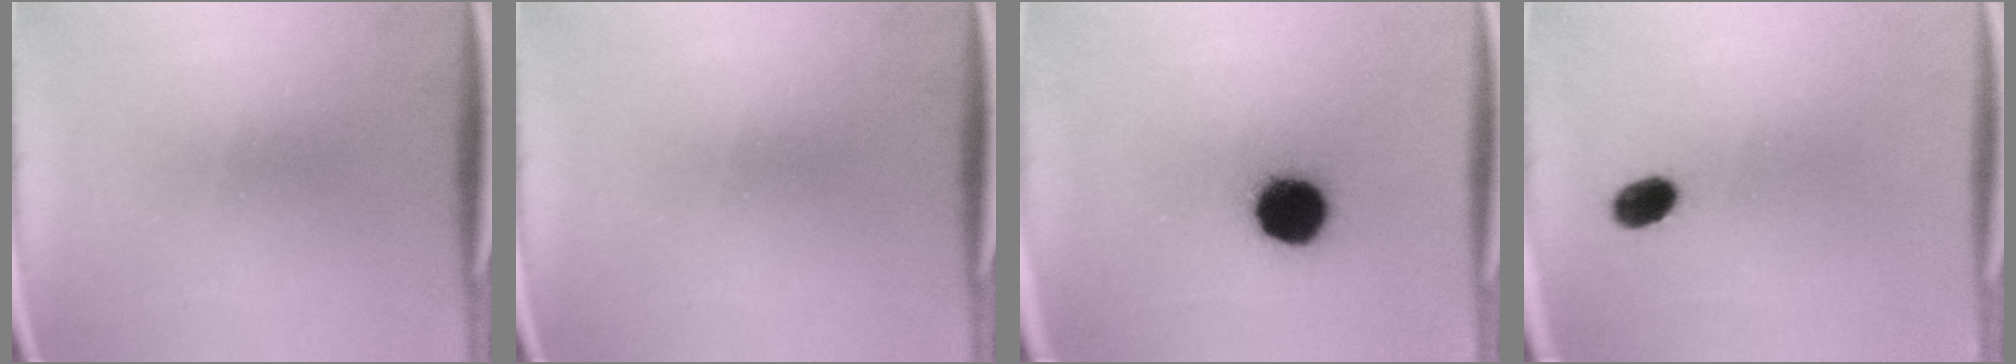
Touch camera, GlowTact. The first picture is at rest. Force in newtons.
{"total": 0.0}
{"total": 12.4}
{"total": 3.9}